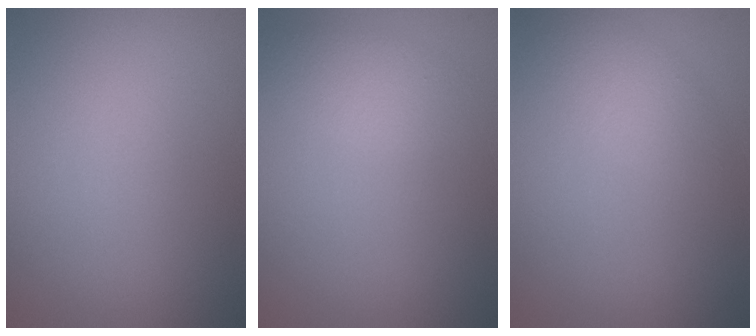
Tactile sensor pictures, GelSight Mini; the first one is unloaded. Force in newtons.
{"total": 1.8, "press": 1.8, "slide": 0.1}
{"total": 2.0, "press": 2.0, "slide": 0.1}